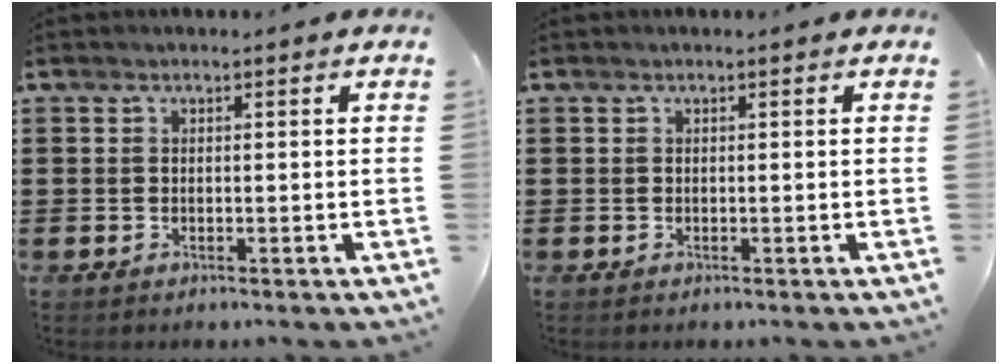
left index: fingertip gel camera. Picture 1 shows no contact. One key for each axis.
{"total": 0.0}